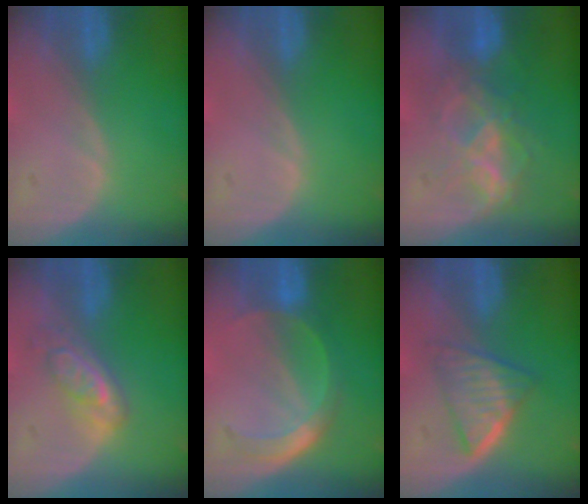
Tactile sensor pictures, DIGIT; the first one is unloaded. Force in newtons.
{"total": 0.0}
{"total": 6.5, "press": 6.4, "slide": 1.0}
{"total": 5.0, "press": 4.6, "slide": 2.0}
{"total": 6.0, "press": 5.2, "slide": 3.1}
{"total": 6.5, "press": 5.5, "slide": 3.5}